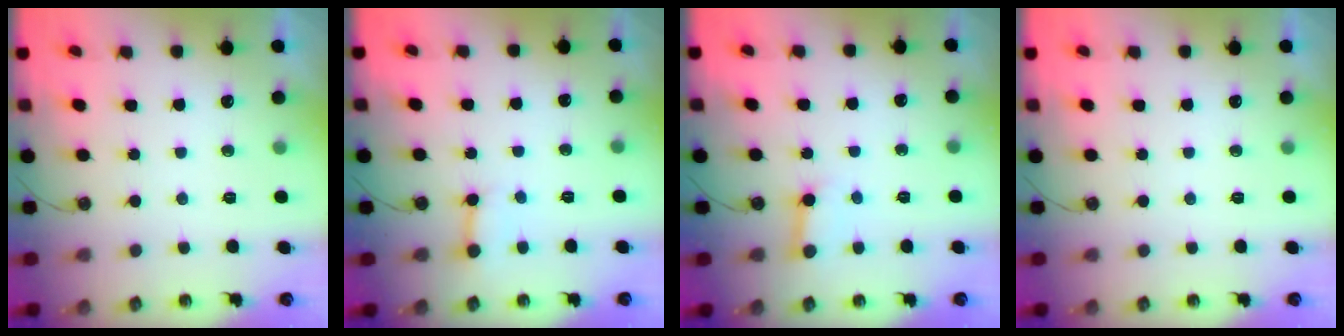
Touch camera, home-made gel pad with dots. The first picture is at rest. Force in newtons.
{"total": 2.8, "press": 2.8, "slide": 0.2}
{"total": 4.1, "press": 4.1, "slide": 0.4}
{"total": 0.0}